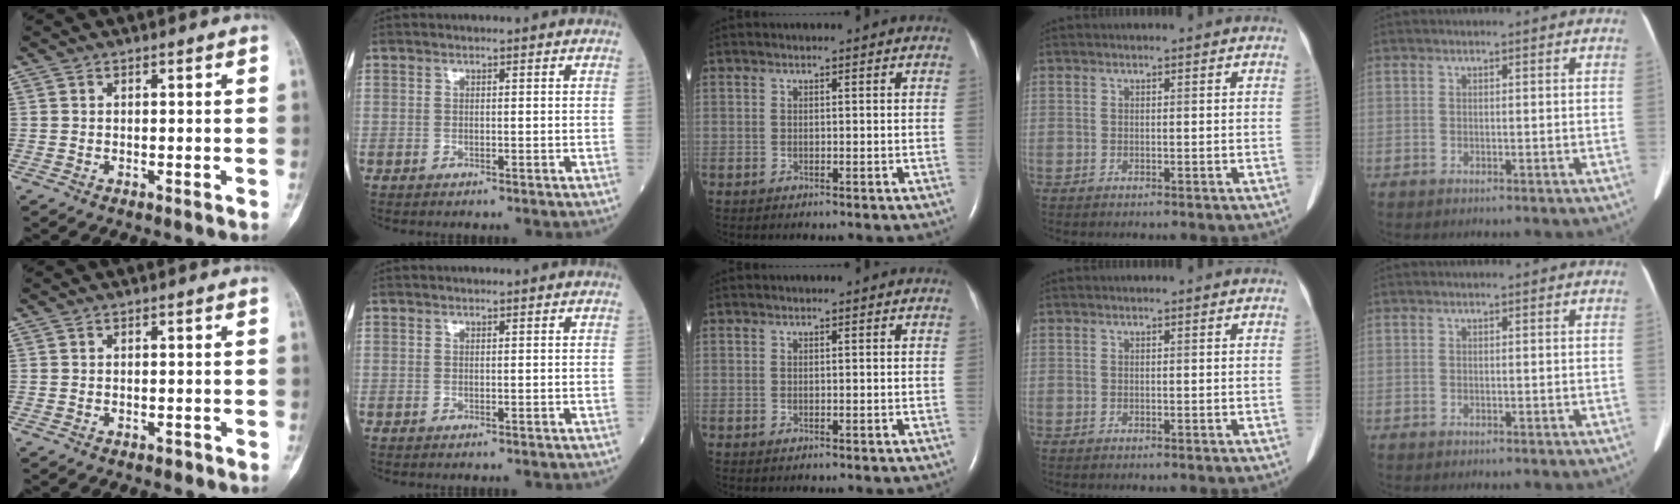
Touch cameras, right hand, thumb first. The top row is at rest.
{"thumb": {"total": 0.8, "force": [-0.6, 0.5, 0.3], "torque": [-0.006, 0.003, -0.009]}}